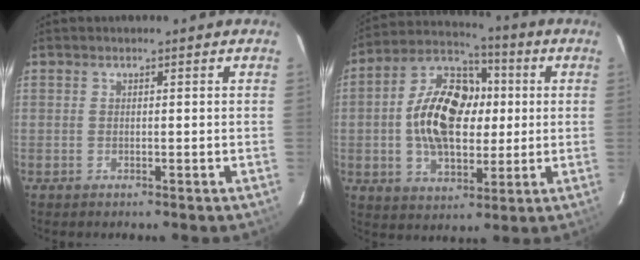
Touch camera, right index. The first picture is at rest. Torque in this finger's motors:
{"motor_torque": [2.14, 0.00, 1.01, 0.21]}